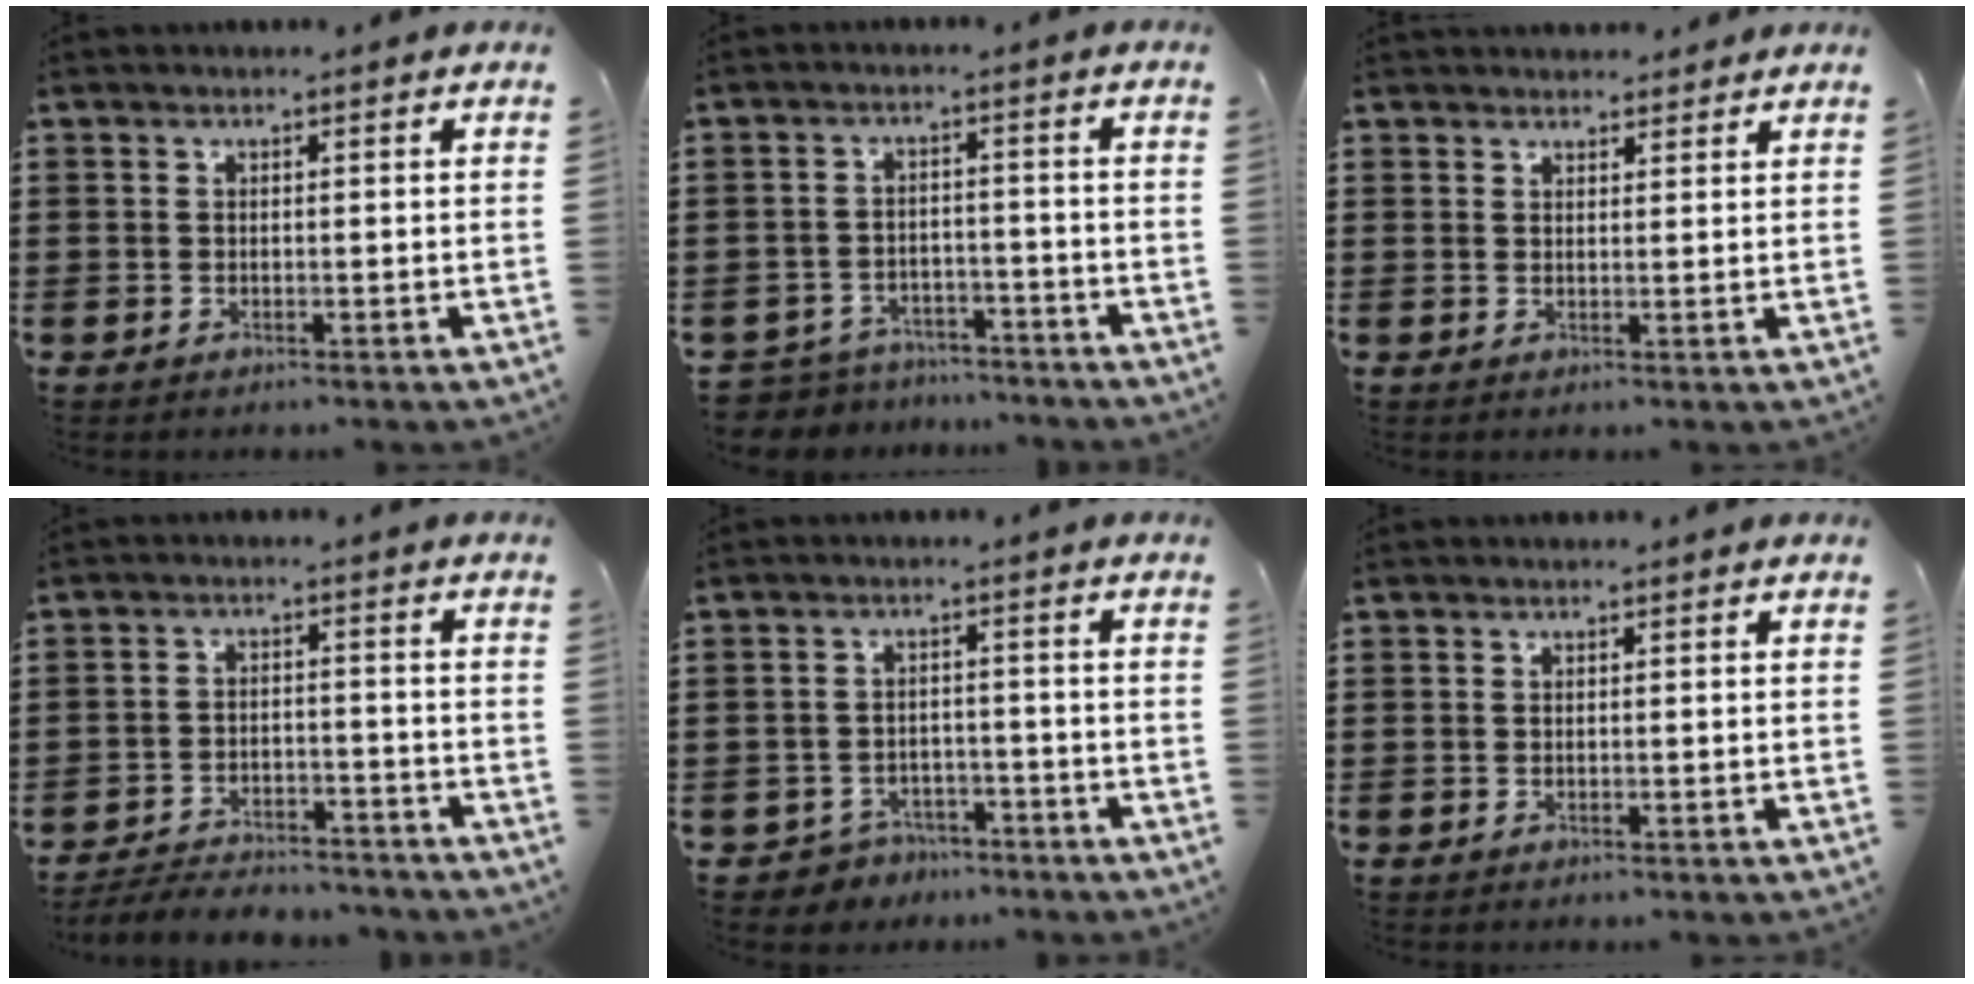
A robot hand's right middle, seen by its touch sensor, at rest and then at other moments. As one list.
[{"total": 4.5, "force": [-4.5, 0.8, -0.2], "torque": [-0.017, 0.001, -0.101]}, {"total": 2.0, "force": [2.0, 0.3, 0.0], "torque": [0.004, 0.000, 0.037]}, {"total": 4.4, "force": [-4.3, 0.7, 0.6], "torque": [-0.017, 0.005, -0.092]}, {"total": 3.0, "force": [-2.8, 1.1, -0.2], "torque": [-0.008, 0.003, -0.061]}, {"total": 0.0}]